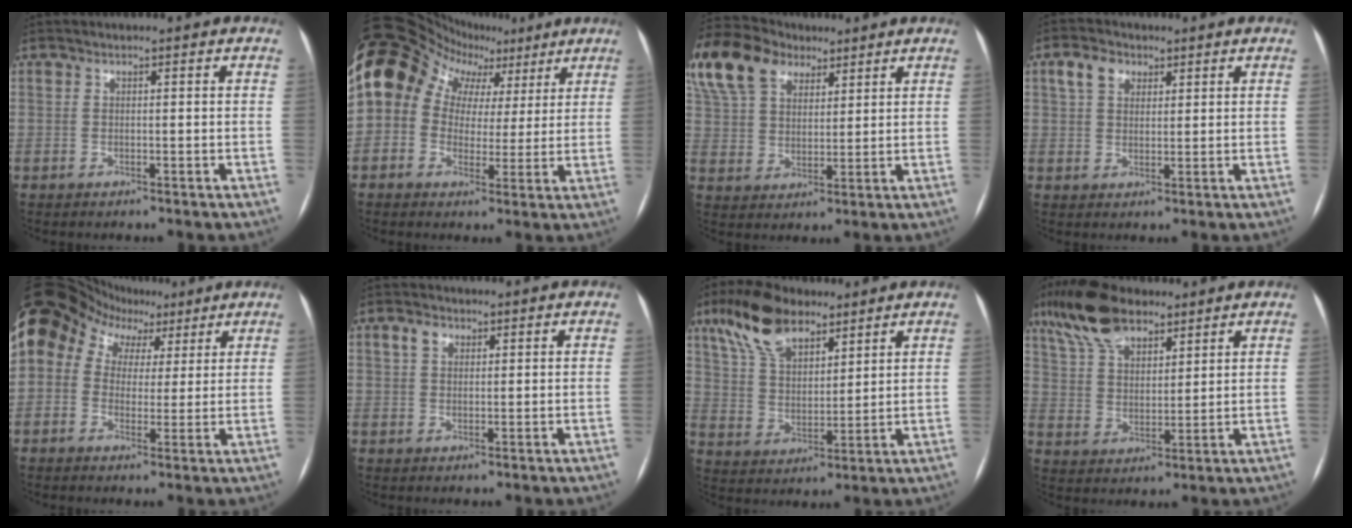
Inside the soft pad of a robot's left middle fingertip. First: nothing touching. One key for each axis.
{"total": 14.3, "fx": 4.5, "fy": 11.3, "fz": 7.5, "tx": -0.144, "ty": 0.077, "tz": 0.082}
{"total": 23.0, "fx": 14.3, "fy": 14.1, "fz": 11.2, "tx": -0.317, "ty": 0.085, "tz": 0.264}
{"total": 4.5, "fx": 2.2, "fy": 3.1, "fz": 2.4, "tx": -0.051, "ty": 0.018, "tz": 0.044}
{"total": 12.9, "fx": 5.5, "fy": 9.6, "fz": 6.6, "tx": -0.139, "ty": 0.074, "tz": 0.103}
{"total": 2.6, "fx": 1.3, "fy": 1.8, "fz": 1.4, "tx": -0.033, "ty": 0.012, "tz": 0.025}
{"total": 12.2, "fx": 8.1, "fy": 5.6, "fz": 7.2, "tx": -0.143, "ty": 0.027, "tz": 0.153}
{"total": 12.9, "fx": 9.1, "fy": 5.6, "fz": 7.2, "tx": -0.150, "ty": 0.032, "tz": 0.172}